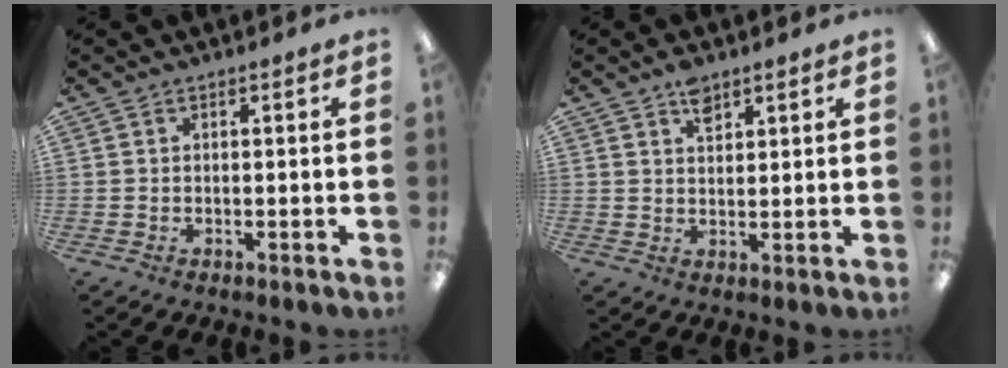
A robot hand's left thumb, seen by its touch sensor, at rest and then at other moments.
{"total": 3.9, "force": [2.7, 2.0, 2.0], "torque": [-0.021, -0.011, 0.046]}